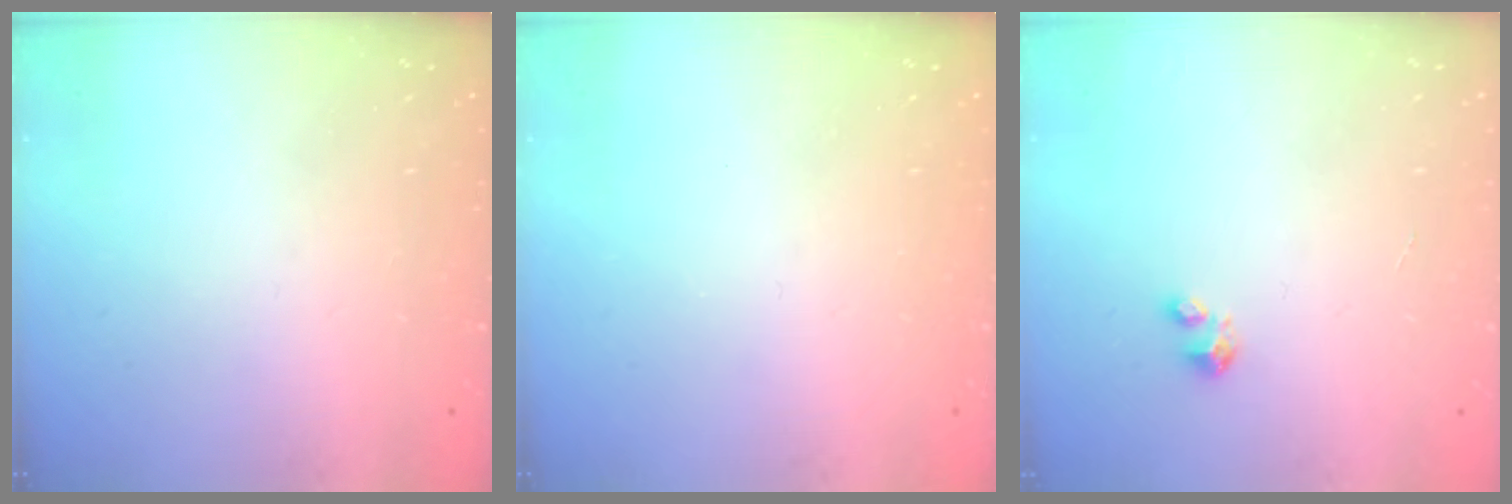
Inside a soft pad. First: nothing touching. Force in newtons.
{"total": 0.0}
{"total": 1.6, "press": 1.6, "slide": 0.1}